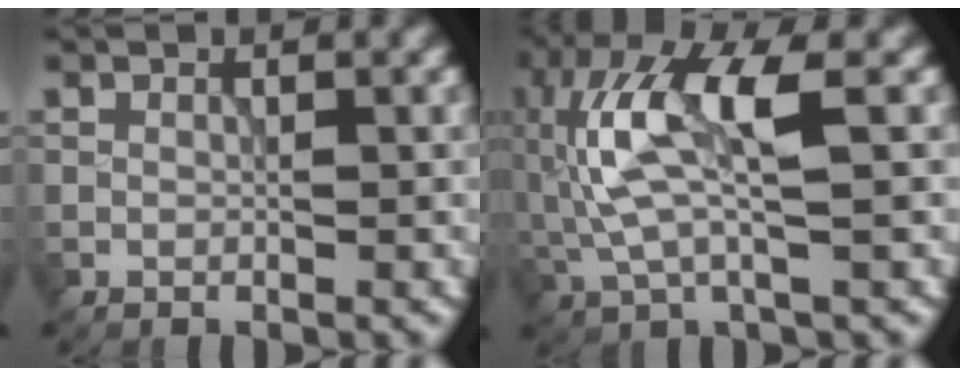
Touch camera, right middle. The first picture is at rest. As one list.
[{"total": 8.0, "force": [0.9, 2.2, 7.6], "torque": [-0.175, 0.011, 0.018]}]